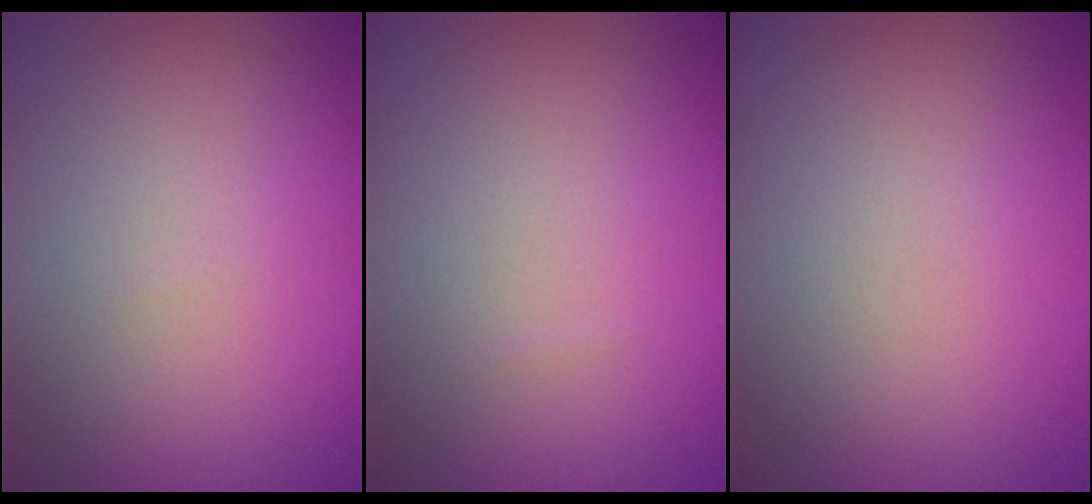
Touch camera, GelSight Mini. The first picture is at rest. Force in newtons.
{"total": 0.0}
{"total": 0.0}